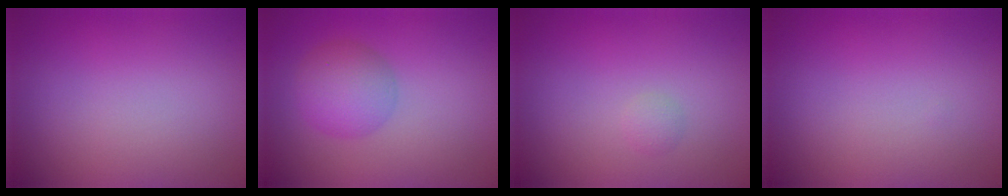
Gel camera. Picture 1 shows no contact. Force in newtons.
{"total": 3.7, "press": 3.7, "slide": 0.1}
{"total": 0.7, "press": 0.7, "slide": 0.0}
{"total": 0.0}